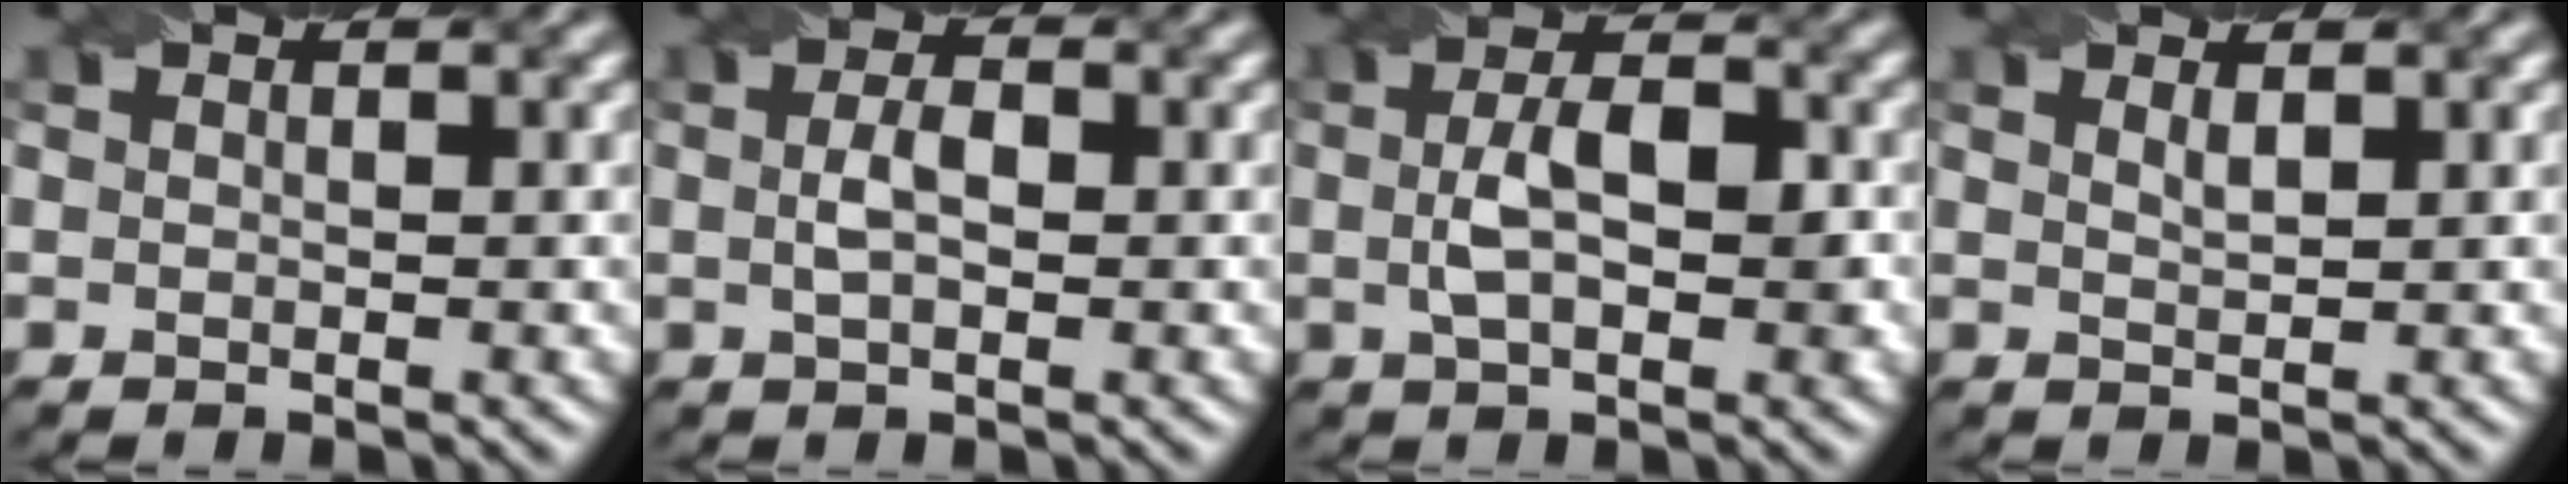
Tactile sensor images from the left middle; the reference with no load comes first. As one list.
[{"total": 2.2, "force": [0.0, 1.0, 2.0], "torque": [-0.045, 0.003, -0.001]}, {"total": 4.8, "force": [0.0, 2.3, 4.2], "torque": [-0.078, 0.003, -0.001]}, {"total": 1.0, "force": [0.7, 0.2, 0.6], "torque": [-0.012, 0.001, 0.014]}]